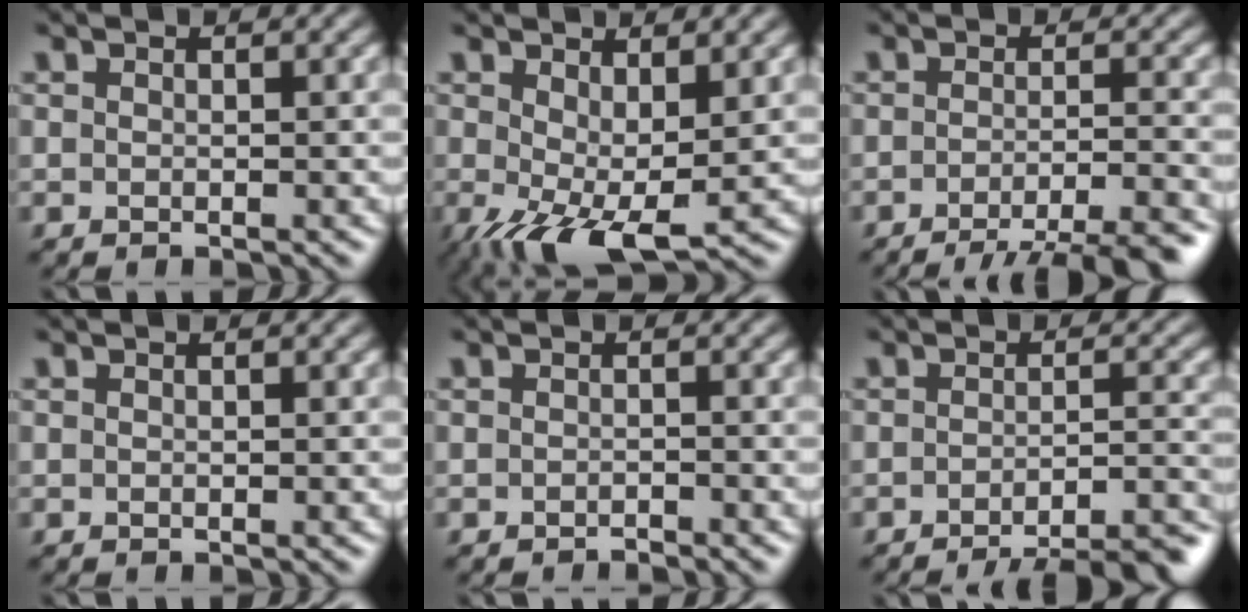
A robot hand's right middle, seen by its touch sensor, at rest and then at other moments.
{"total": 7.1, "force": [-1.4, 3.5, 6.0], "torque": [-0.124, -0.015, -0.018]}
{"total": 5.9, "force": [-4.0, 1.3, 4.1], "torque": [-0.045, -0.002, -0.055]}
{"total": 0.0}
{"total": 0.6, "force": [-0.6, 0.0, 0.2], "torque": [-0.003, 0.000, -0.010]}
{"total": 7.5, "force": [-5.5, 2.0, 4.8], "torque": [-0.041, 0.004, -0.064]}